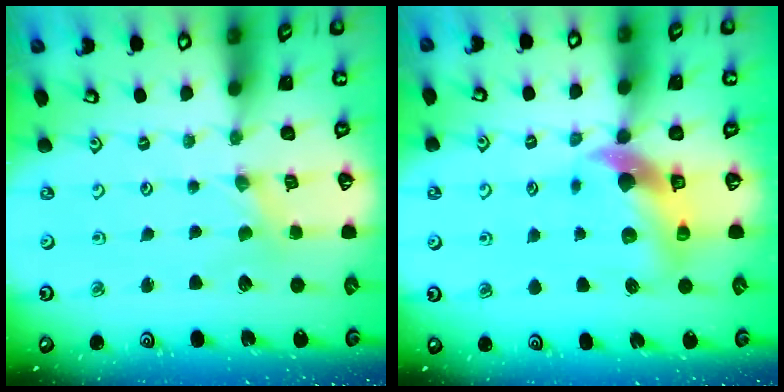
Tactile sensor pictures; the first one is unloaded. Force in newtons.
{"total": 10.1, "press": 10.0, "slide": 1.5}